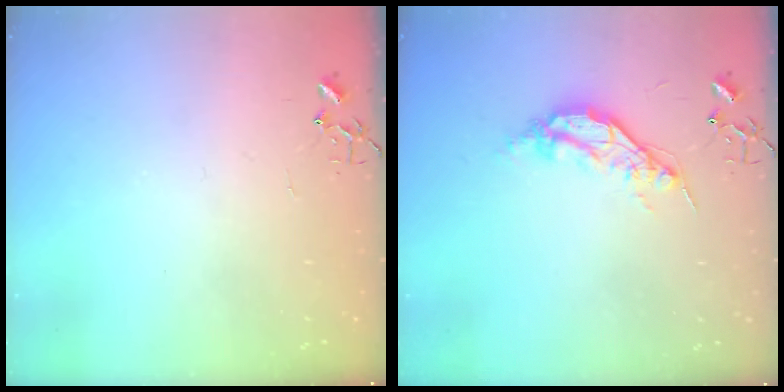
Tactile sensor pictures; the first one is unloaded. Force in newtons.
{"total": 10.0, "press": 10.0, "slide": 0.8}